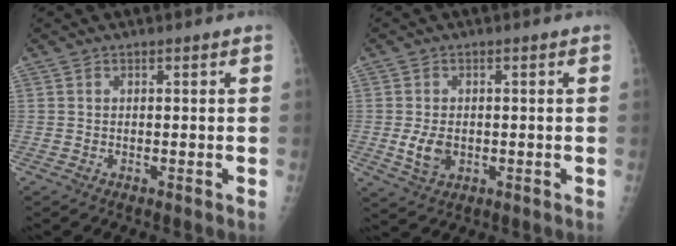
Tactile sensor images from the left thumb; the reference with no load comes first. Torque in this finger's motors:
{"motor_torque": [-0.20, 0.98, 0.42, -0.28, 0.01]}